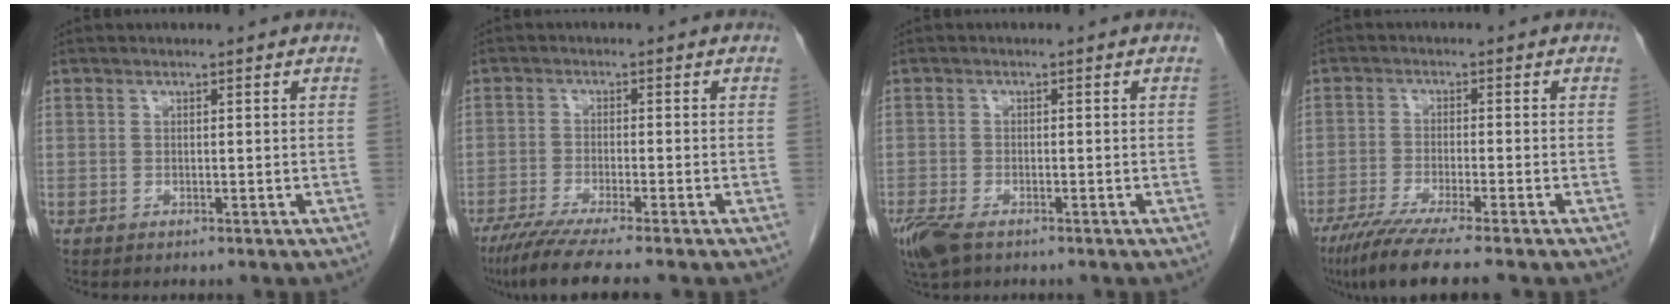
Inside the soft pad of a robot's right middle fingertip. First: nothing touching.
{"total": 8.5, "force": [-6.8, -0.7, 5.1], "torque": [-0.079, -0.027, -0.112]}
{"total": 5.7, "force": [-3.8, 2.3, 3.5], "torque": [-0.073, -0.013, -0.067]}
{"total": 9.2, "force": [-7.2, -0.7, 5.8], "torque": [-0.092, -0.028, -0.117]}